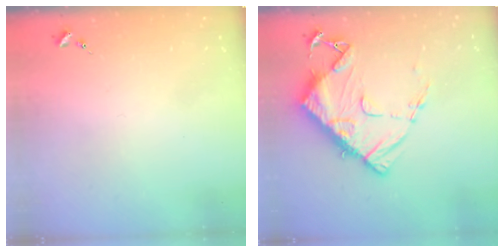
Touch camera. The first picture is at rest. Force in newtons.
{"total": 13.3, "press": 13.2, "slide": 1.3}